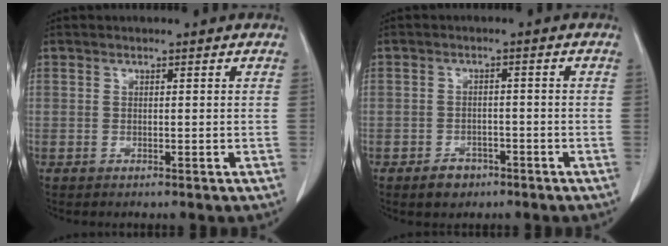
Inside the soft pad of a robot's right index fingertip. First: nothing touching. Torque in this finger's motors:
{"motor_torque": [-0.08, -0.04, -0.06, -0.01]}